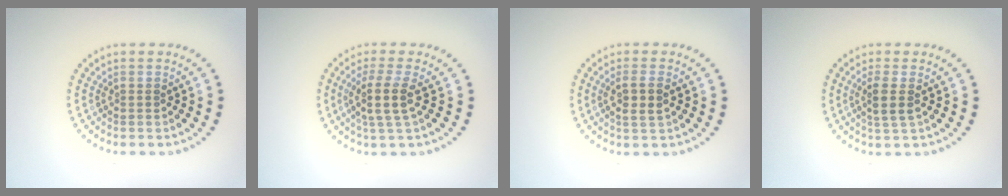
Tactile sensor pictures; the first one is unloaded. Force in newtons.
{"total": 3.0, "press": 2.3, "slide": 1.8}
{"total": 2.1, "press": 2.0, "slide": 0.8}
{"total": 2.0, "press": 1.6, "slide": 1.2}